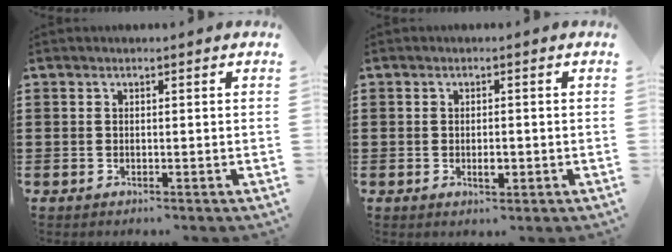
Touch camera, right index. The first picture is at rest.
{"total": 2.1, "force": [-0.5, 0.8, 1.9], "torque": [-0.035, 0.000, -0.008]}